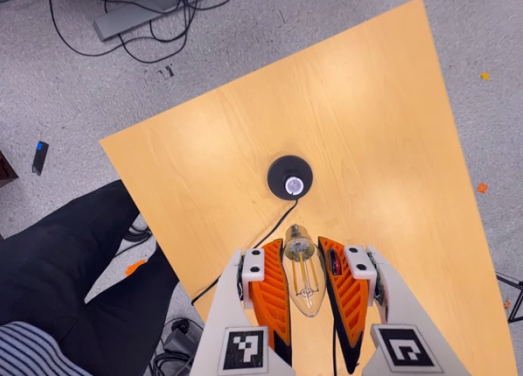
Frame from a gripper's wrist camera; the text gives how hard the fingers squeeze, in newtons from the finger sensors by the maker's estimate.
{"total": 23.1, "left": 24.7, "right": 21.4}